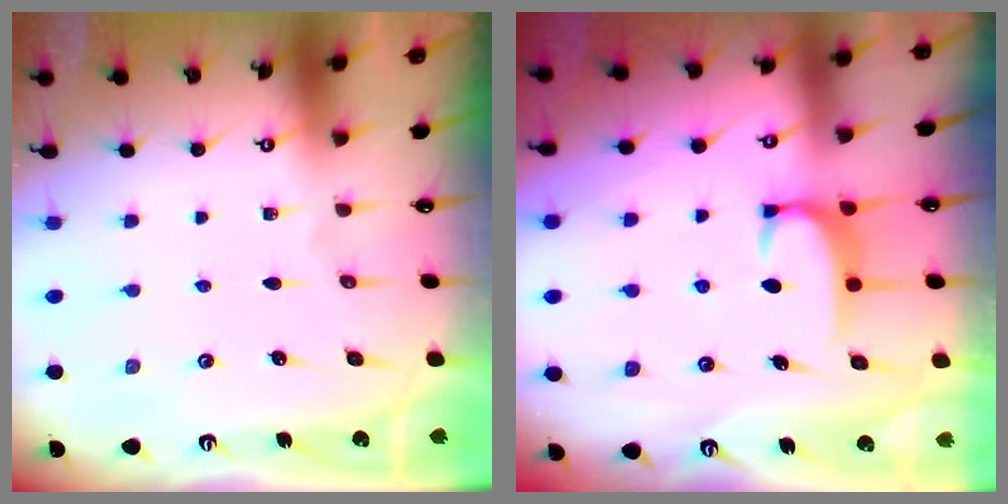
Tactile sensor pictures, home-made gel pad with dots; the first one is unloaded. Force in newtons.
{"total": 1.9, "press": 1.8, "slide": 0.5}